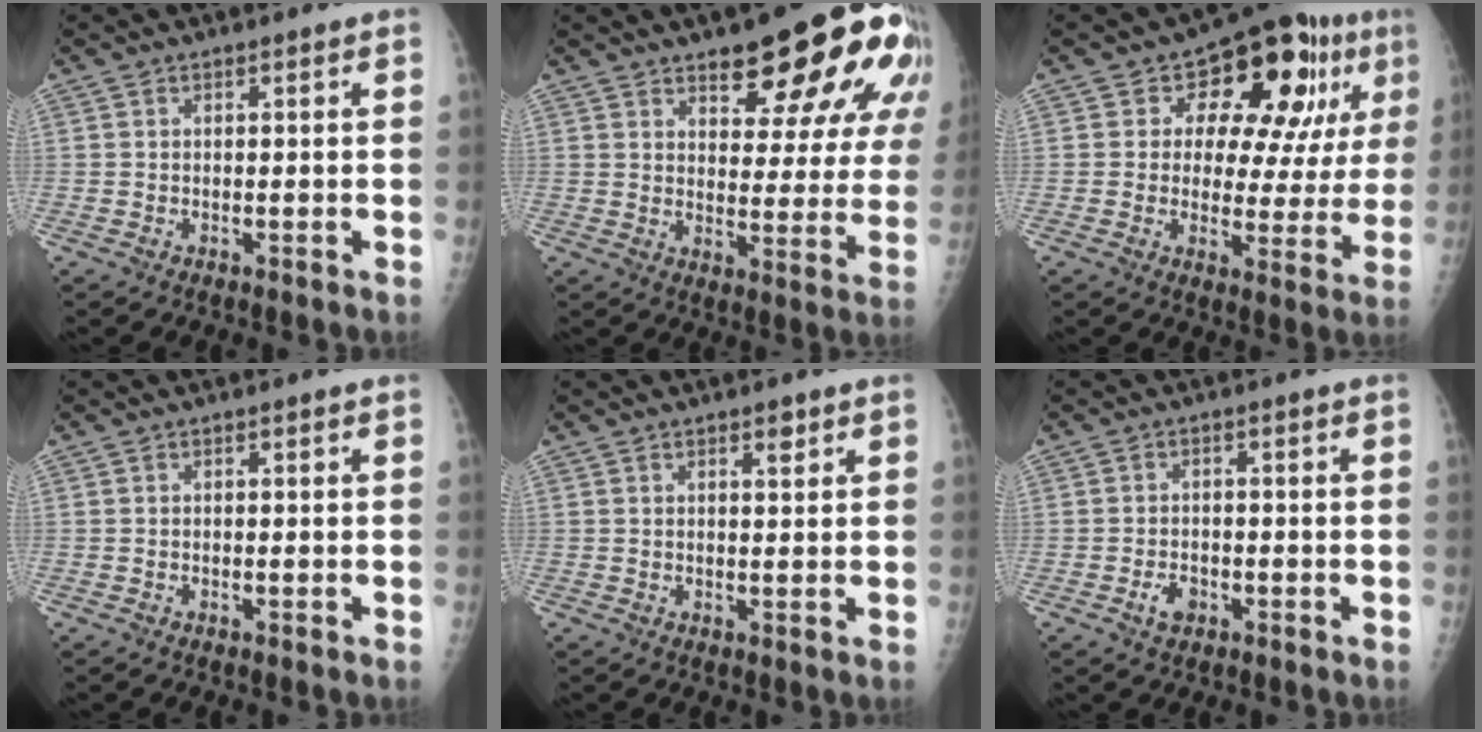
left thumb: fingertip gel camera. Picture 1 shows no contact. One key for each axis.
{"total": 19.8, "fx": 11.3, "fy": 7.6, "fz": 14.4, "tx": -0.146, "ty": -0.048, "tz": 0.145}
{"total": 16.4, "fx": 6.4, "fy": 8.9, "fz": 12.1, "tx": -0.110, "ty": -0.005, "tz": 0.082}
{"total": 0.0}
{"total": 2.1, "fx": 1.3, "fy": 0.8, "fz": 1.5, "tx": -0.015, "ty": -0.007, "tz": 0.019}
{"total": 2.9, "fx": -1.4, "fy": 1.9, "fz": 1.6, "tx": -0.022, "ty": 0.006, "tz": -0.021}